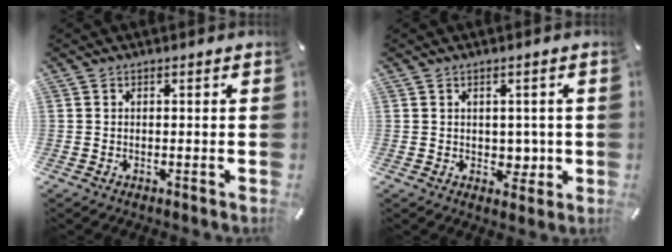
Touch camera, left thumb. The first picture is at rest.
{"total": 3.8, "force": [0.3, 3.4, 1.7], "torque": [-0.003, -0.005, 0.001]}